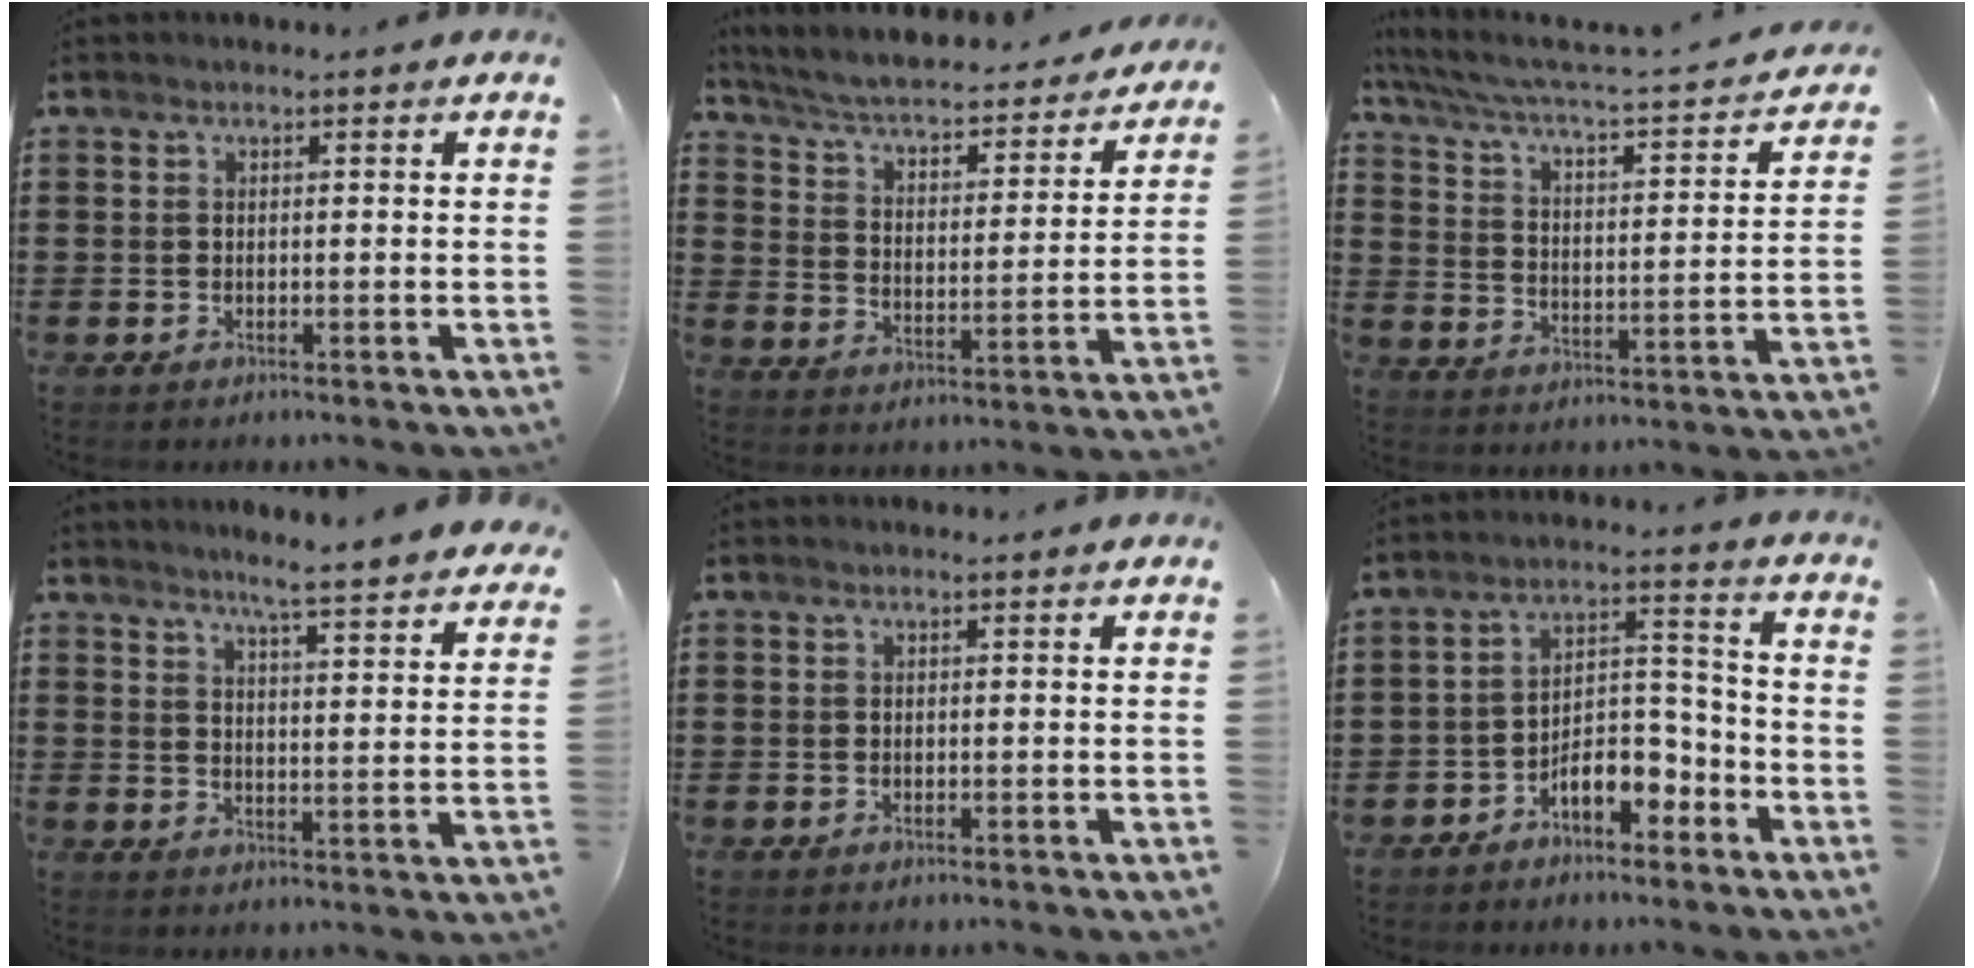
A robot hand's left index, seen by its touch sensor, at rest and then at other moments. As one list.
[{"total": 3.9, "force": [3.4, 0.5, 1.7], "torque": [-0.052, -0.032, 0.048]}, {"total": 3.0, "force": [2.3, 0.2, 1.9], "torque": [-0.054, -0.032, 0.026]}, {"total": 4.8, "force": [4.5, -1.0, 1.6], "torque": [-0.042, -0.032, 0.071]}, {"total": 0.0}, {"total": 7.3, "force": [-4.9, 3.4, 4.3], "torque": [-0.076, 0.023, -0.090]}]